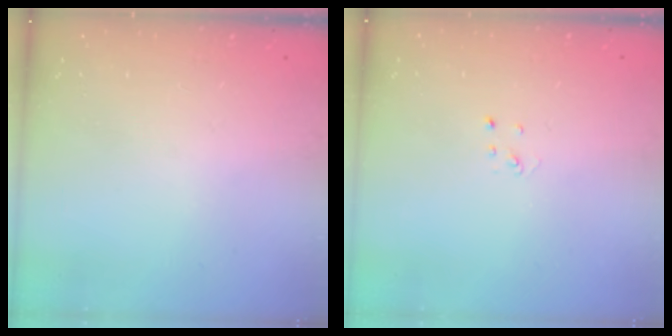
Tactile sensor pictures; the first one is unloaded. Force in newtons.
{"total": 2.0, "press": 2.0, "slide": 0.1}